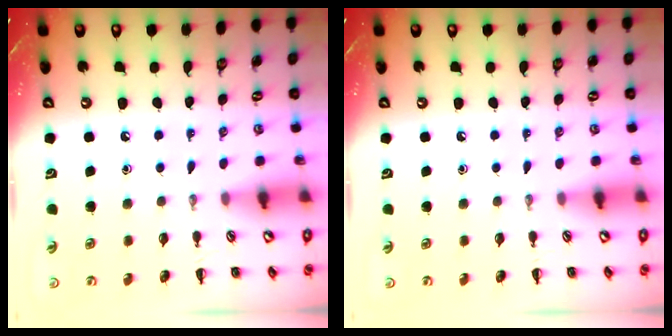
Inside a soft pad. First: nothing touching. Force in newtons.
{"total": 0.0}